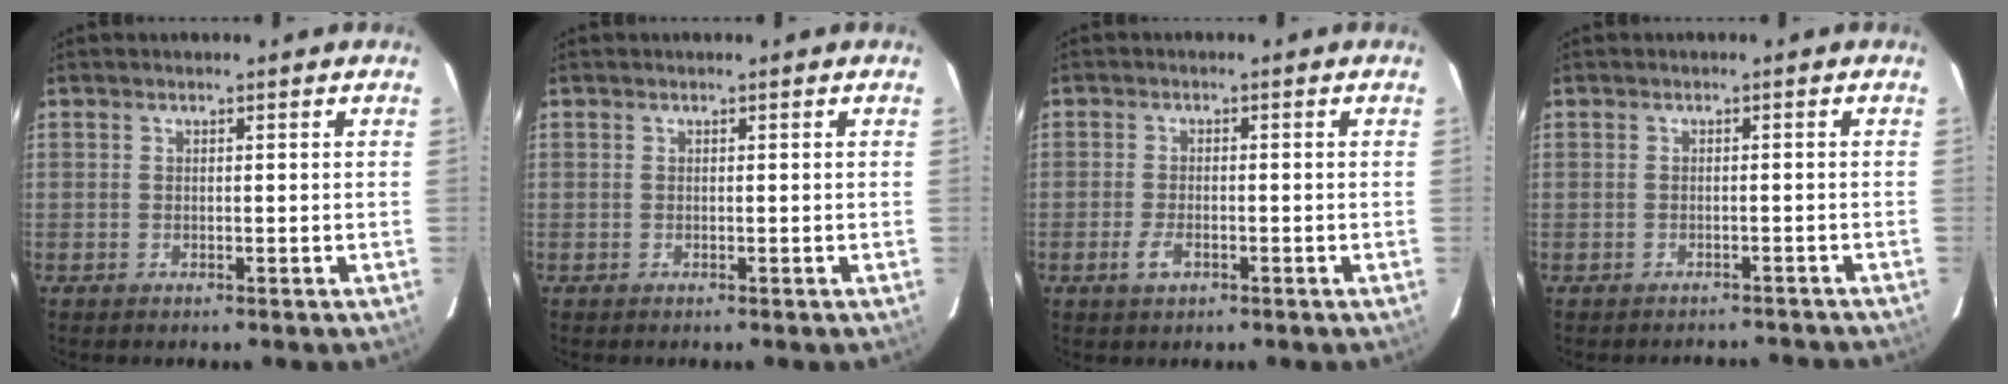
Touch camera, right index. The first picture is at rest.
{"total": 0.0}
{"total": 3.1, "force": [-1.5, 1.4, 2.3], "torque": [-0.052, -0.004, -0.027]}
{"total": 6.3, "force": [-5.8, 1.8, 1.4], "torque": [-0.022, 0.006, -0.066]}